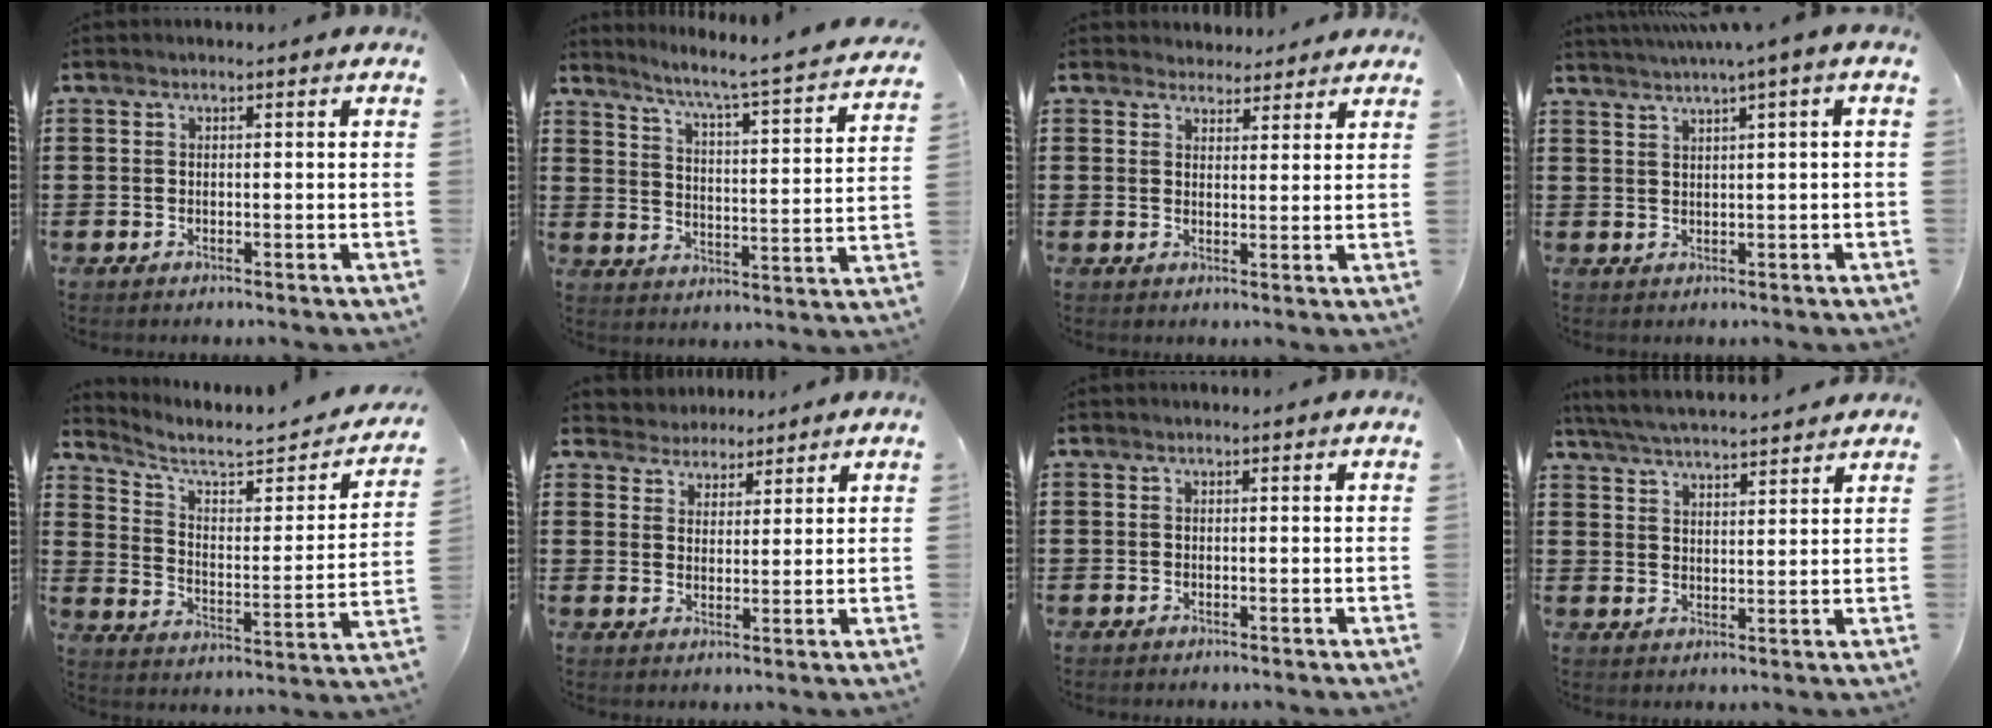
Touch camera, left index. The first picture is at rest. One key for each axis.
{"total": 4.7, "fx": 4.0, "fy": -0.9, "fz": 2.2, "tx": -0.065, "ty": -0.041, "tz": 0.053}
{"total": 2.9, "fx": 2.7, "fy": 1.1, "fz": 0.0, "tx": -0.009, "ty": -0.001, "tz": 0.052}
{"total": 2.2, "fx": 0.9, "fy": -0.7, "fz": 1.9, "tx": -0.036, "ty": -0.006, "tz": 0.014}
{"total": 4.9, "fx": 3.9, "fy": 1.1, "fz": 2.7, "tx": -0.076, "ty": -0.029, "tz": 0.058}
{"total": 3.6, "fx": 3.1, "fy": 1.7, "fz": -0.6, "tx": -0.008, "ty": -0.004, "tz": 0.057}
{"total": 0.0}
{"total": 4.8, "fx": 4.7, "fy": -0.1, "fz": 1.2, "tx": -0.040, "ty": -0.022, "tz": 0.082}